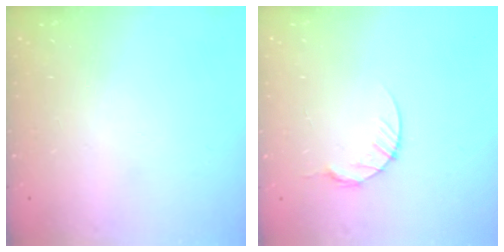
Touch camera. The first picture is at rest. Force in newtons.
{"total": 5.1, "press": 5.0, "slide": 0.6}